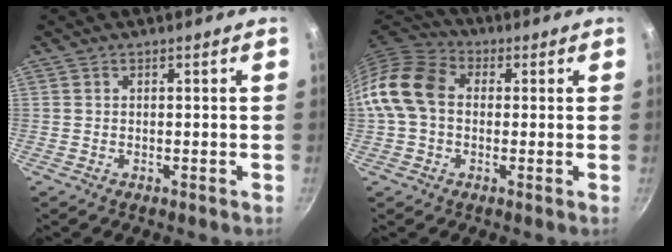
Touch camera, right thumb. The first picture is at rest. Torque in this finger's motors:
{"motor_torque": [-0.25, 0.65, 0.36, -0.35, 0.17]}